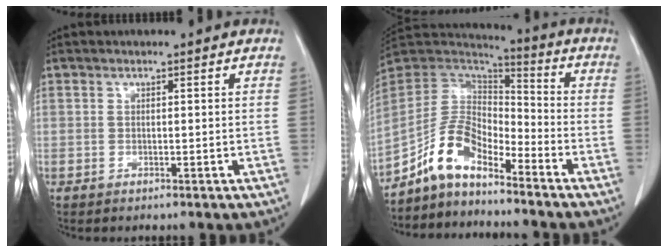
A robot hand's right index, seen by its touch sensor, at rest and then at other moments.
{"total": 9.7, "force": [-7.3, 3.6, 5.2], "torque": [-0.115, 0.032, -0.142]}